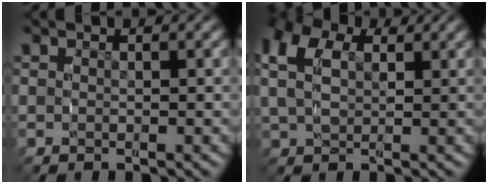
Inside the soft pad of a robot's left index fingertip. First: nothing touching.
{"total": 5.0, "force": [1.8, 3.4, 3.1], "torque": [-0.063, 0.012, 0.023]}